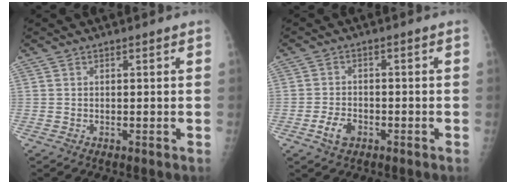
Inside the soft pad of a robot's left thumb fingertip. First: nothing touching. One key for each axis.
{"total": 4.1, "fx": -2.1, "fy": 2.6, "fz": 2.5, "tx": -0.042, "ty": 0.014, "tz": -0.036}